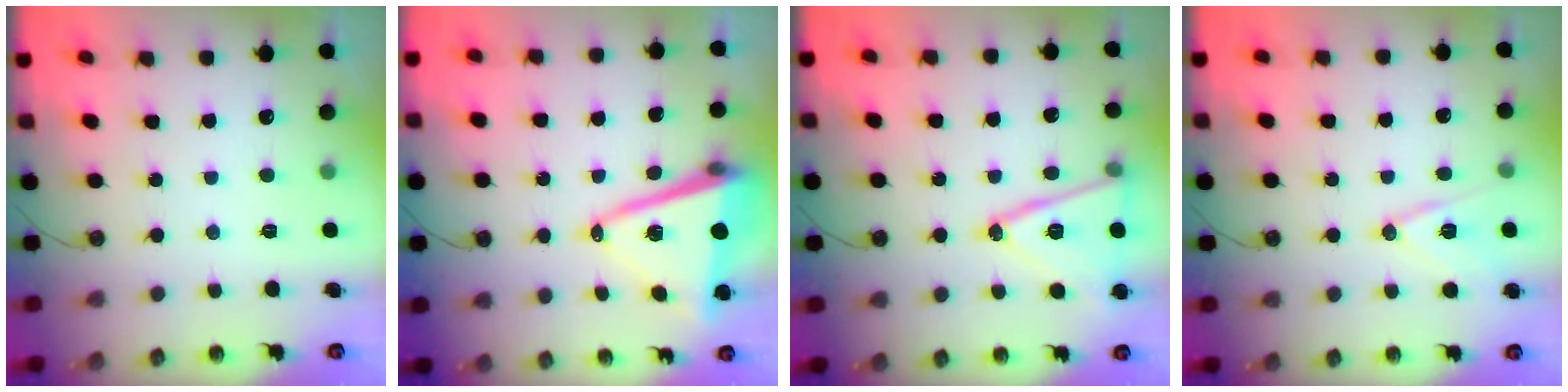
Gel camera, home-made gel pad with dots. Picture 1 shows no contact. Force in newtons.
{"total": 14.0, "press": 13.9, "slide": 2.1}
{"total": 16.4, "press": 16.1, "slide": 3.3}
{"total": 11.5, "press": 11.1, "slide": 3.2}